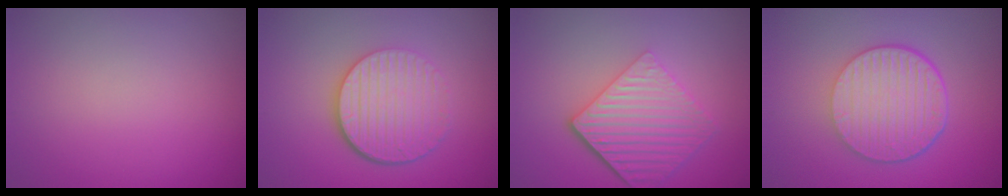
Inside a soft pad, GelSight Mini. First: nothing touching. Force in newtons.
{"total": 5.5, "press": 4.0, "slide": 3.9}
{"total": 5.8, "press": 4.2, "slide": 4.0}
{"total": 6.7, "press": 4.5, "slide": 5.0}